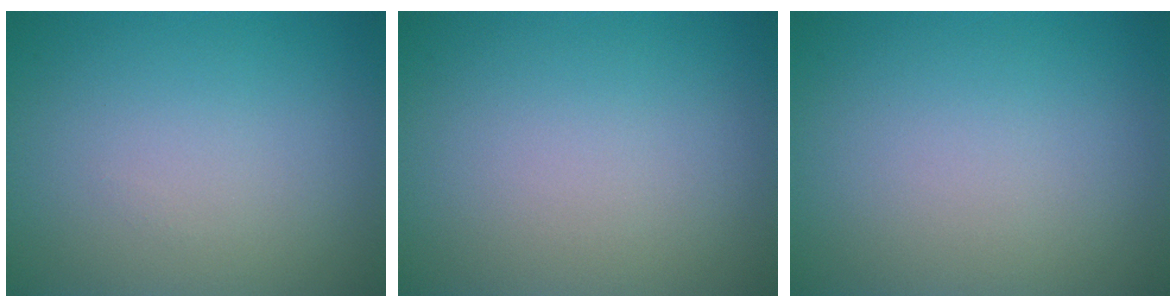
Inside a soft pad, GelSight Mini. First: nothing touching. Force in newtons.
{"total": 0.0}
{"total": 0.0}